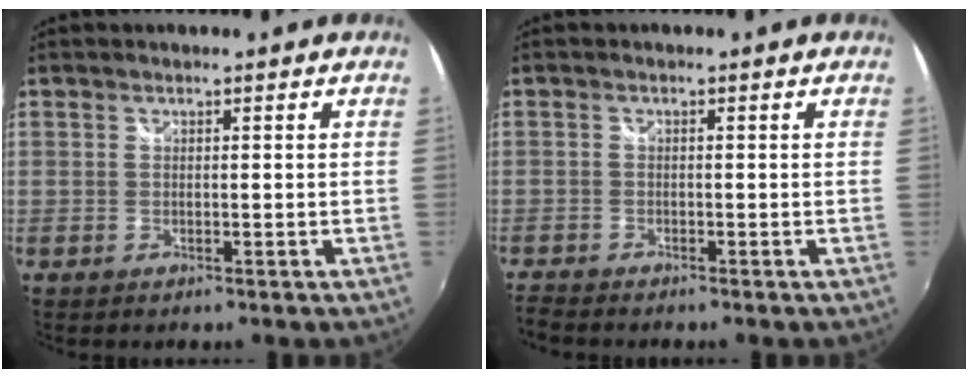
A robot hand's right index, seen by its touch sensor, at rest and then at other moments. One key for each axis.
{"total": 3.4, "fx": -3.3, "fy": 0.5, "fz": 0.7, "tx": -0.026, "ty": -0.020, "tz": -0.066}